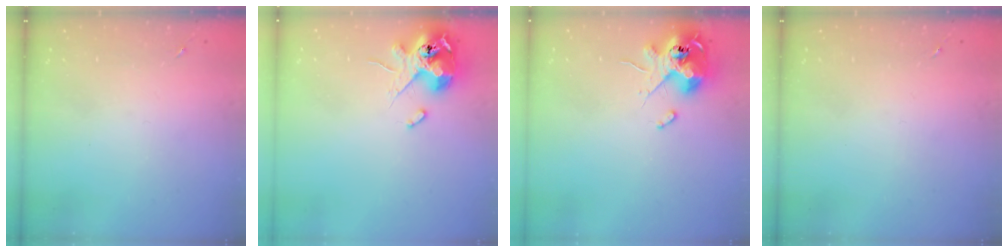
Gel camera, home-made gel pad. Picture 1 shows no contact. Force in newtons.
{"total": 12.7, "press": 12.5, "slide": 2.1}
{"total": 12.0, "press": 11.8, "slide": 1.9}
{"total": 0.0}